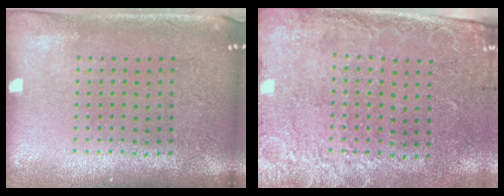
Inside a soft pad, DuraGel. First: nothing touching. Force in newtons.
{"total": 2.6, "press": 2.0, "slide": 1.7}